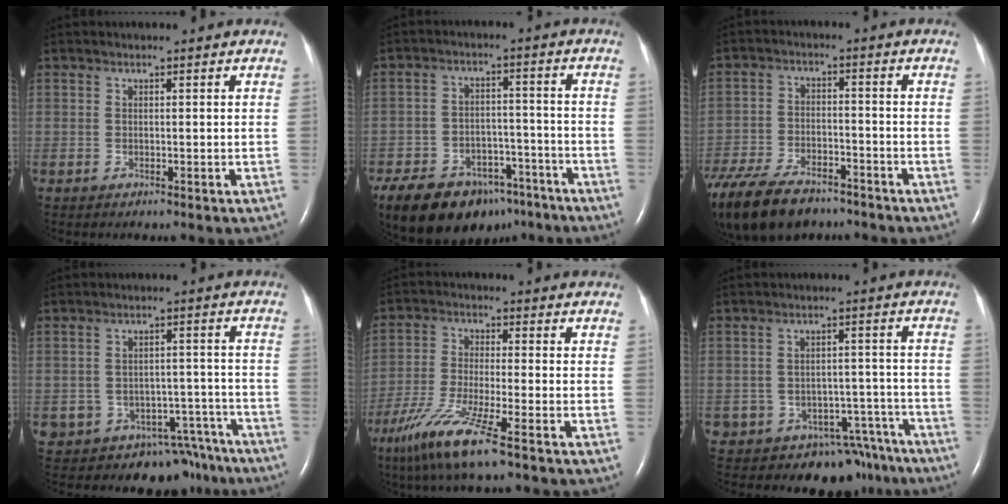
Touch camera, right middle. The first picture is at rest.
{"total": 18.1, "force": [-13.0, 9.5, 8.3], "torque": [-0.171, -0.004, -0.190]}
{"total": 18.7, "force": [-13.9, 8.1, 9.5], "torque": [-0.245, -0.030, -0.225]}
{"total": 13.0, "force": [-9.1, 8.8, 3.0], "torque": [-0.028, 0.043, -0.098]}
{"total": 9.8, "force": [-6.0, 0.0, 7.7], "torque": [-0.161, -0.032, -0.117]}
{"total": 12.1, "force": [-8.6, 8.1, 2.3], "torque": [-0.013, 0.042, -0.094]}